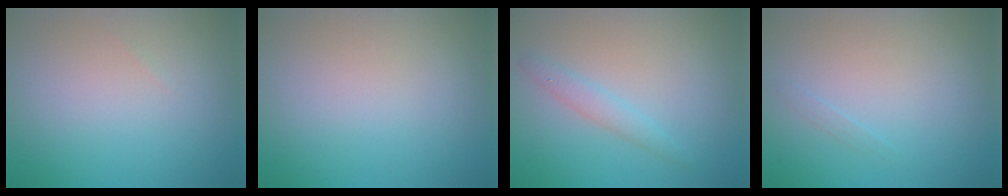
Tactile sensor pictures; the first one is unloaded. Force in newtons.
{"total": 0.0}
{"total": 1.6, "press": 1.6, "slide": 0.1}
{"total": 0.5, "press": 0.5, "slide": 0.0}